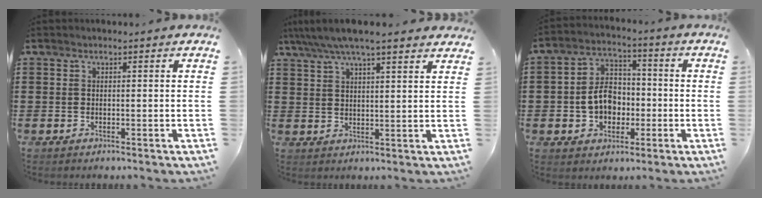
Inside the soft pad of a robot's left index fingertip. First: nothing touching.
{"total": 5.6, "force": [4.7, 0.6, 2.9], "torque": [-0.070, -0.010, 0.083]}
{"total": 7.2, "force": [-1.1, 5.7, 4.2], "torque": [-0.093, 0.011, -0.026]}